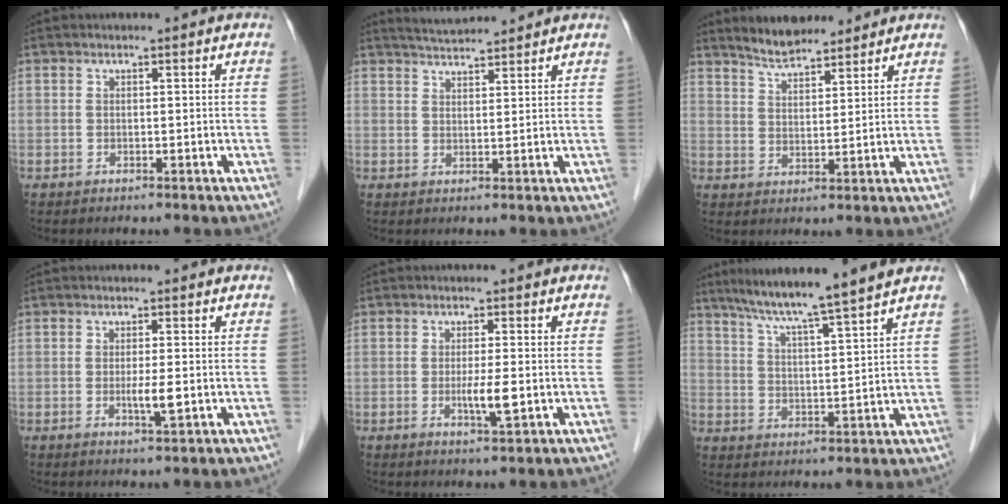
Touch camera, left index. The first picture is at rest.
{"total": 5.2, "force": [5.1, 0.2, 1.2], "torque": [-0.027, 0.026, 0.086]}
{"total": 6.7, "force": [6.1, 1.6, 2.2], "torque": [-0.049, 0.014, 0.115]}
{"total": 2.6, "force": [-0.4, 0.2, 2.5], "torque": [-0.048, -0.006, -0.006]}
{"total": 3.4, "force": [-0.6, 0.2, 3.4], "torque": [-0.066, -0.008, -0.011]}
{"total": 10.5, "force": [8.8, -1.8, 5.5], "torque": [-0.089, 0.008, 0.142]}